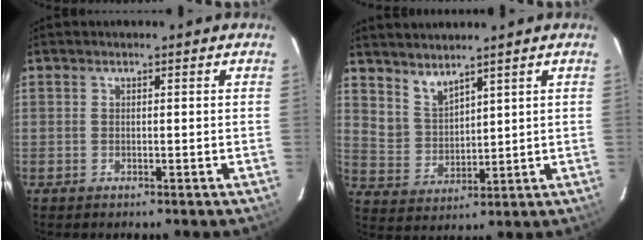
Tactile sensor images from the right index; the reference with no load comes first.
{"total": 6.2, "force": [5.1, 2.6, 2.3], "torque": [-0.040, 0.000, 0.113]}